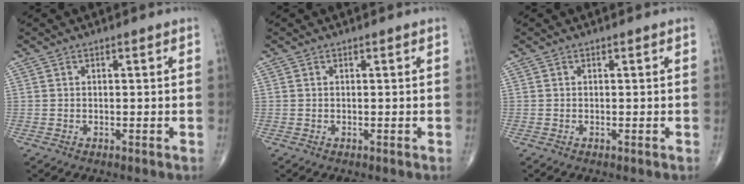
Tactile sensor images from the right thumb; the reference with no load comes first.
{"total": 0.0}
{"total": 0.0}